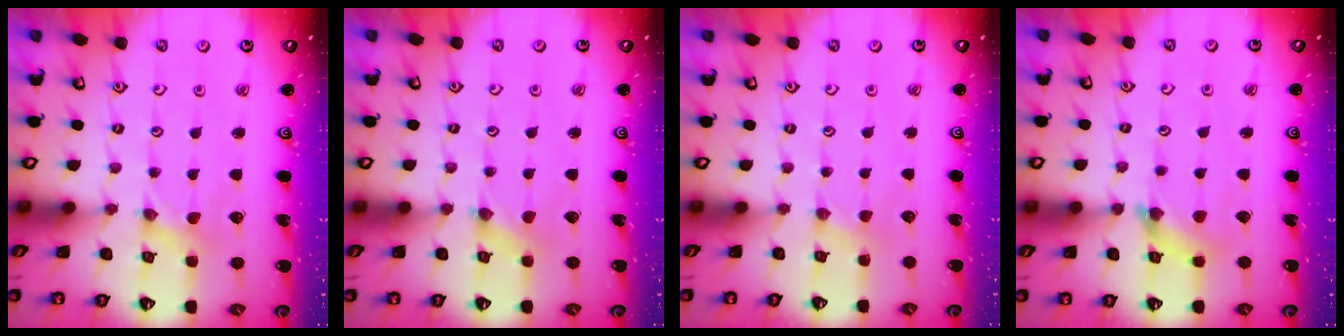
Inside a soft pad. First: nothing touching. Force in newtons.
{"total": 0.0}
{"total": 1.8, "press": 1.7, "slide": 0.2}
{"total": 6.3, "press": 6.3, "slide": 0.7}